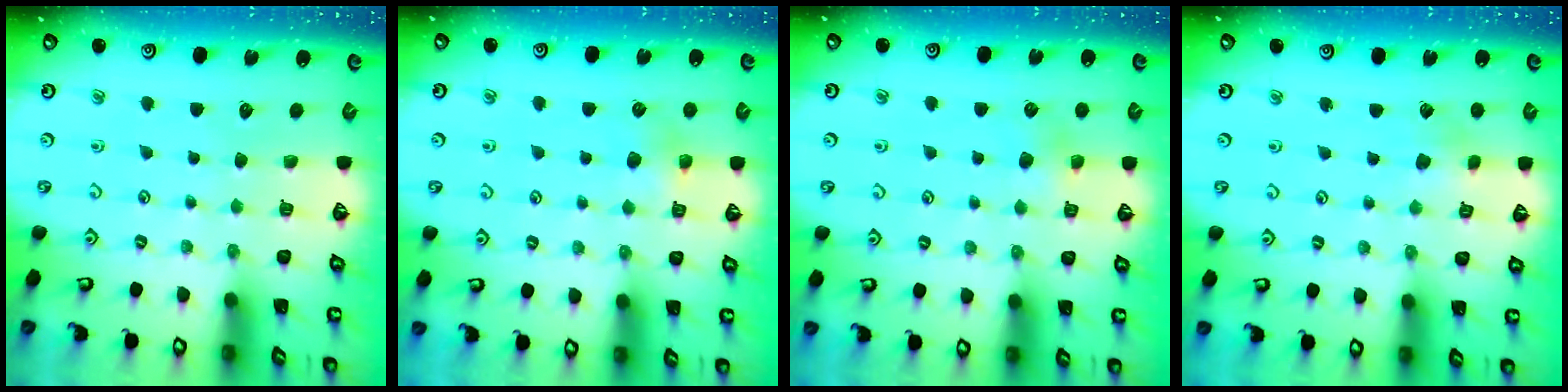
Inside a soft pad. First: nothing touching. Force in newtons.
{"total": 4.4, "press": 4.3, "slide": 0.9}
{"total": 4.5, "press": 4.3, "slide": 1.2}
{"total": 2.9, "press": 2.9, "slide": 0.4}